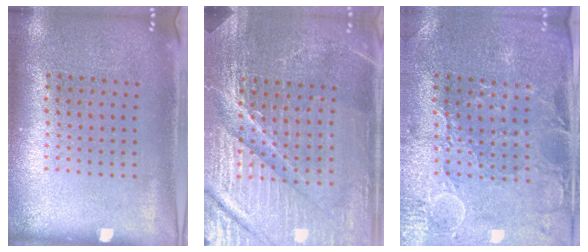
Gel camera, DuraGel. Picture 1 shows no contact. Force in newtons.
{"total": 5.3, "press": 4.9, "slide": 2.0}
{"total": 1.1, "press": 1.0, "slide": 0.4}